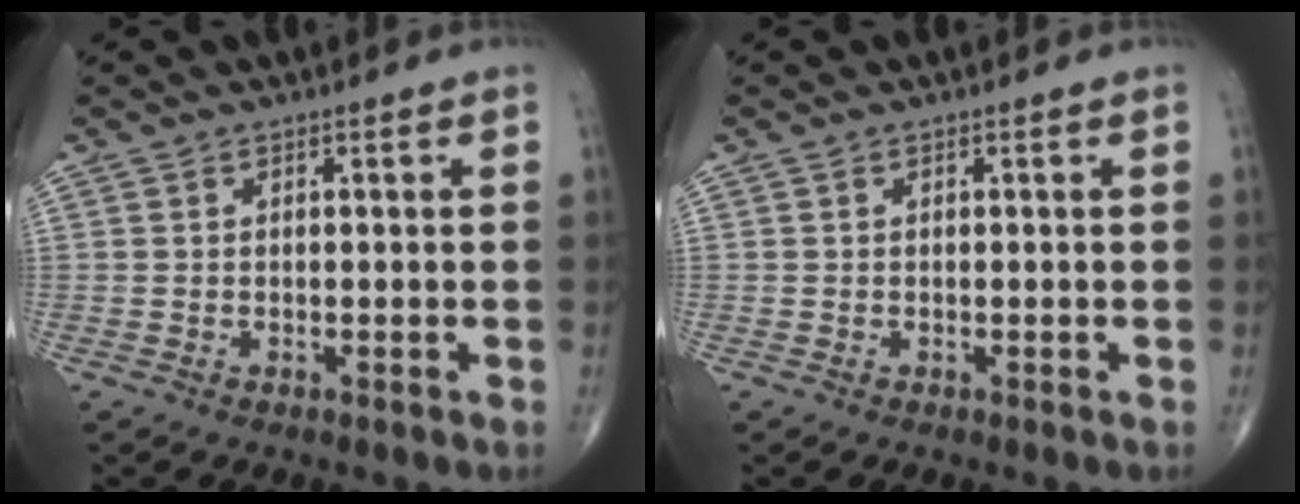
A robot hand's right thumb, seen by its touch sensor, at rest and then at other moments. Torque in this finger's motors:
{"motor_torque": [0.01, 0.01, -0.01, 0.00, 0.00]}